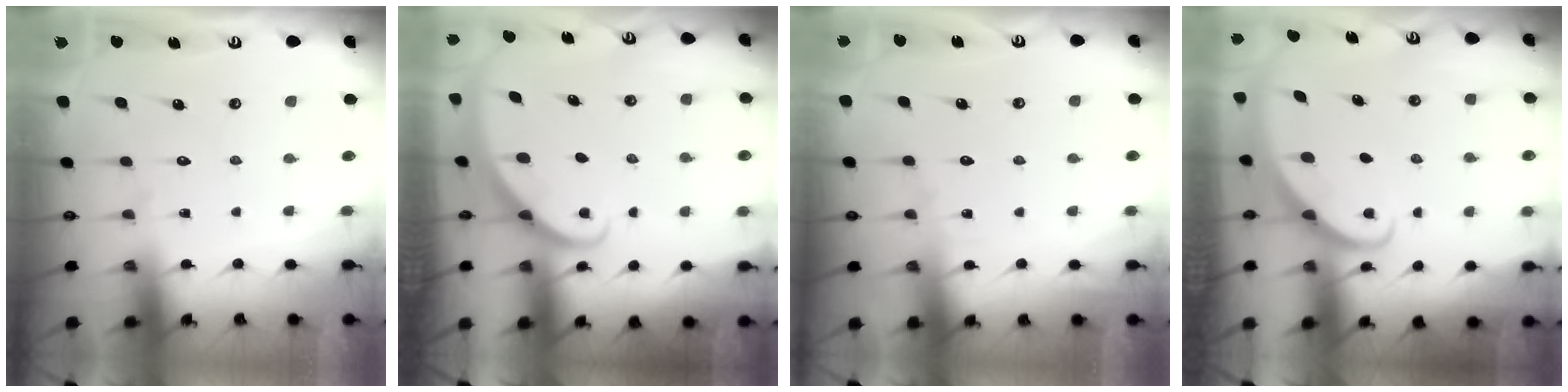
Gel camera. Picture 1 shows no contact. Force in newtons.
{"total": 2.0, "press": 2.0, "slide": 0.1}
{"total": 3.6, "press": 3.5, "slide": 0.4}
{"total": 2.2, "press": 2.2, "slide": 0.2}